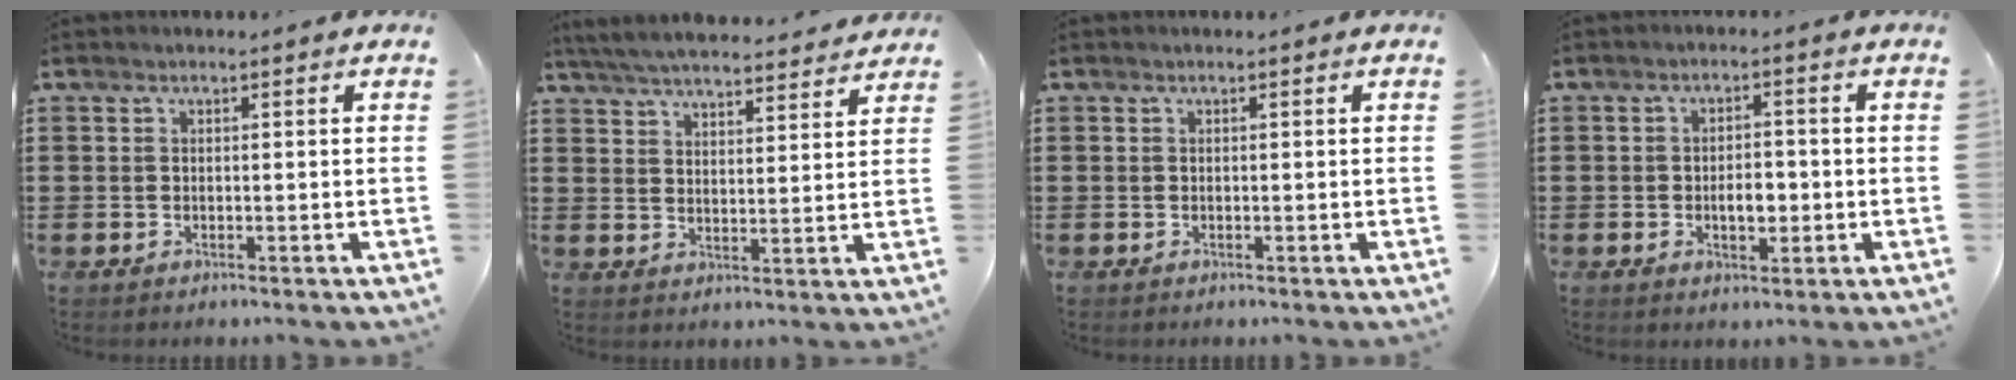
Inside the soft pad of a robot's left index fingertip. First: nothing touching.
{"total": 5.3, "force": [5.2, 0.2, 1.1], "torque": [-0.043, -0.025, 0.092]}
{"total": 0.0}
{"total": 3.9, "force": [-0.7, 2.0, 3.3], "torque": [-0.055, 0.000, -0.017]}